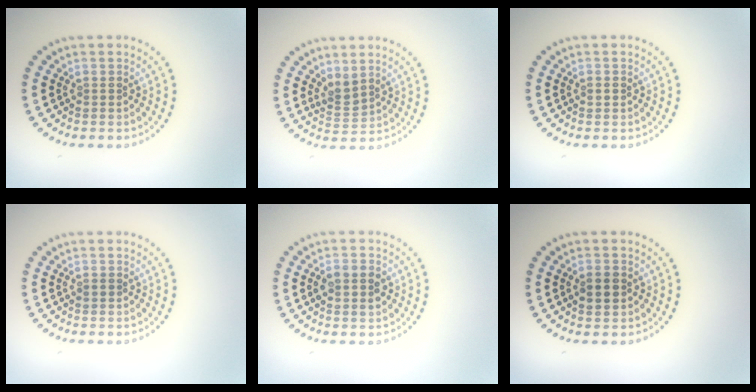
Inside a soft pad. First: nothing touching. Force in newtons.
{"total": 1.8, "press": 1.4, "slide": 1.1}
{"total": 0.8, "press": 0.8, "slide": 0.1}
{"total": 0.7, "press": 0.7, "slide": 0.2}
{"total": 2.4, "press": 2.4, "slide": 0.2}
{"total": 2.5, "press": 2.5, "slide": 0.2}